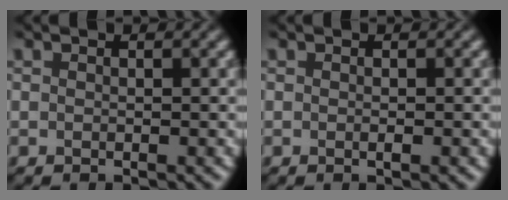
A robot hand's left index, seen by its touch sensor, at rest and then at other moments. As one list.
[{"total": 0.6, "force": [-0.2, 0.1, 0.6], "torque": [-0.010, -0.001, -0.003]}]